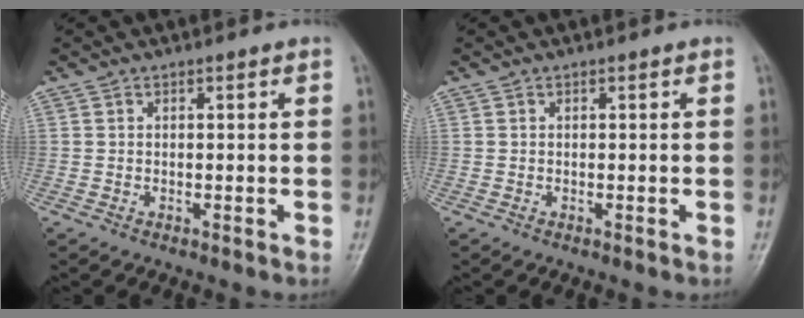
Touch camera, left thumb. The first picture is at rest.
{"total": 0.0}